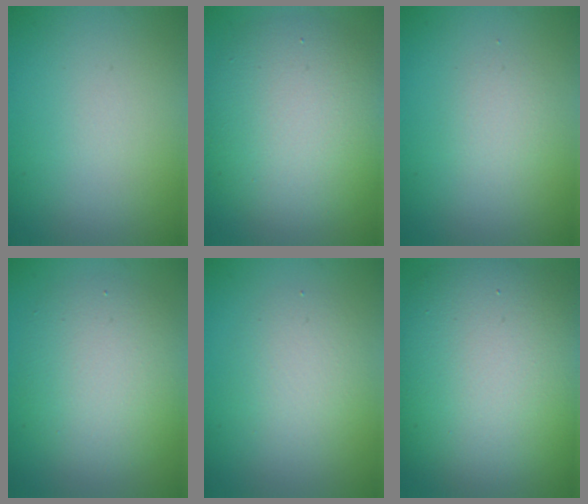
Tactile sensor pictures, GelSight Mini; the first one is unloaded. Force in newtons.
{"total": 8.5, "press": 8.4, "slide": 0.4}
{"total": 1.4, "press": 1.4, "slide": 0.0}
{"total": 5.3, "press": 5.3, "slide": 0.6}
{"total": 2.6, "press": 2.6, "slide": 0.2}
{"total": 13.5, "press": 13.5, "slide": 0.3}